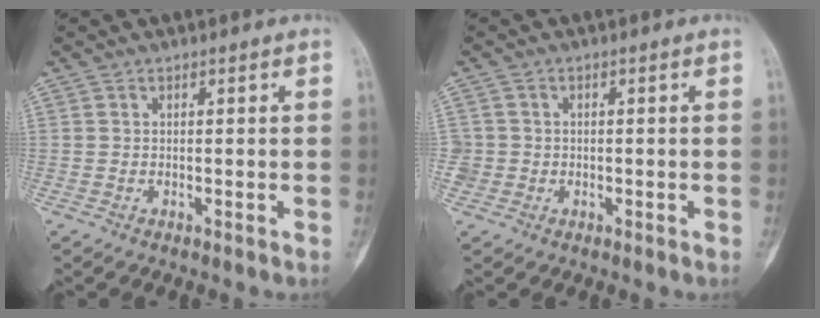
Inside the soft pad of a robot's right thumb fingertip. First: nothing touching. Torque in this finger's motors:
{"motor_torque": [-0.13, -0.02, -0.24, 0.23, -0.06]}